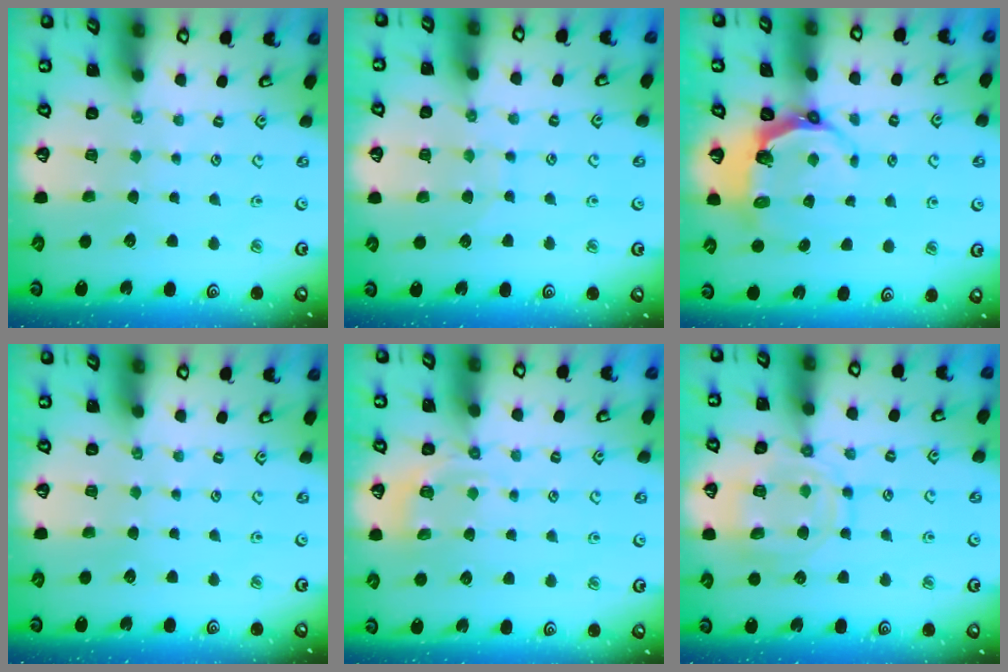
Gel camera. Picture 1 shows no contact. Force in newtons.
{"total": 6.8, "press": 6.7, "slide": 0.4}
{"total": 6.0, "press": 4.6, "slide": 3.9}
{"total": 0.0}
{"total": 5.0, "press": 4.7, "slide": 1.8}
{"total": 14.2, "press": 14.1, "slide": 1.4}